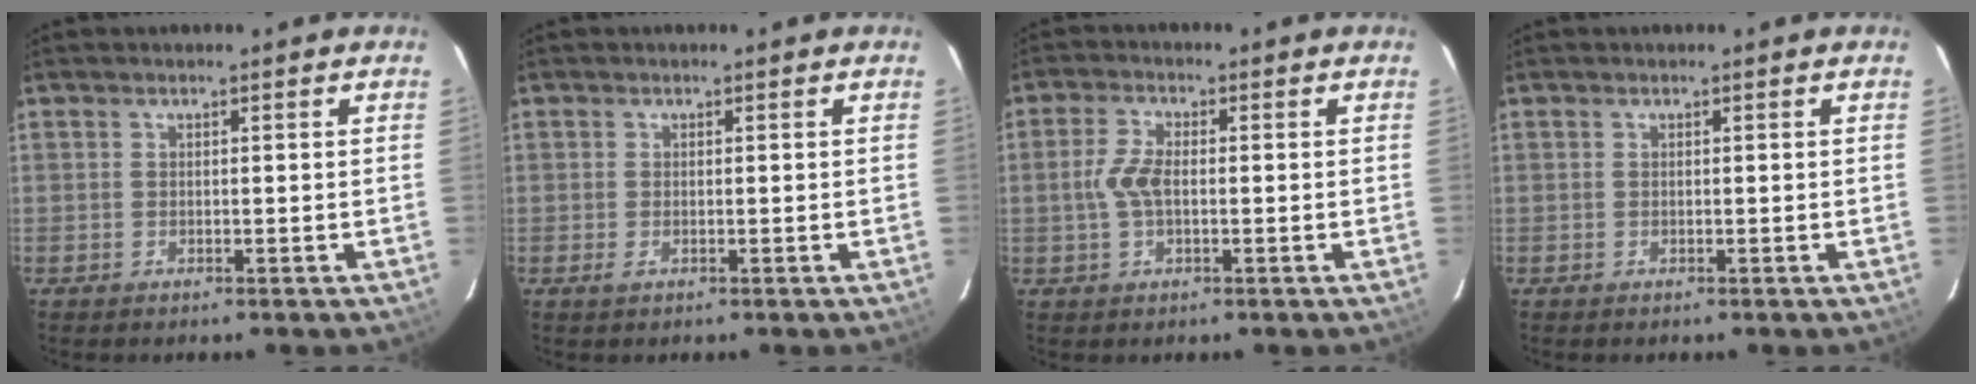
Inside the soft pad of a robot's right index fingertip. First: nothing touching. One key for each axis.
{"total": 0.9, "fx": -0.2, "fy": 0.5, "fz": 0.8, "tx": -0.017, "ty": -0.002, "tz": -0.005}
{"total": 4.6, "fx": -0.5, "fy": 2.1, "fz": 4.1, "tx": -0.090, "ty": 0.005, "tz": -0.008}
{"total": 0.0}